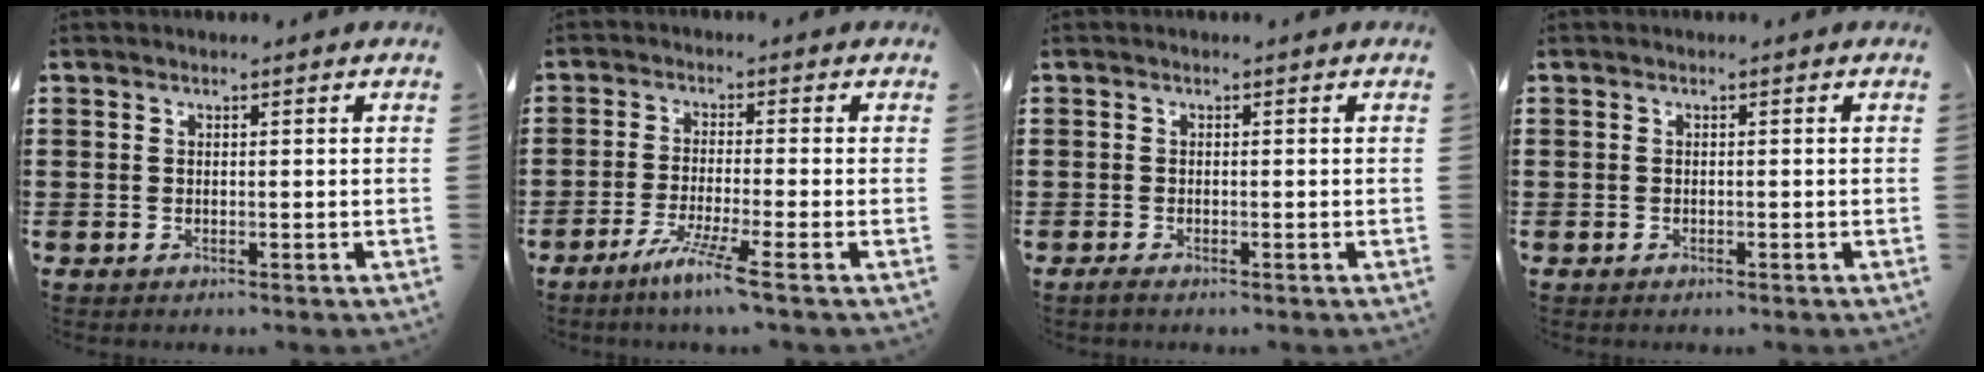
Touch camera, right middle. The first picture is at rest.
{"total": 5.0, "force": [-3.6, -0.8, 3.5], "torque": [-0.069, -0.016, -0.066]}
{"total": 0.7, "force": [-0.5, 0.1, 0.5], "torque": [-0.010, -0.004, -0.009]}
{"total": 0.0}